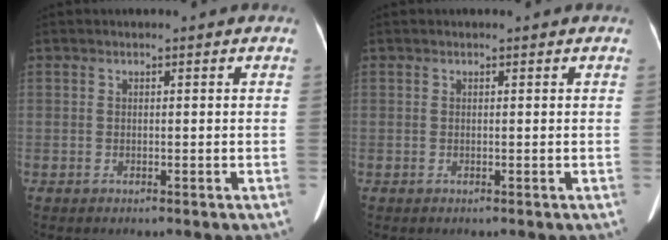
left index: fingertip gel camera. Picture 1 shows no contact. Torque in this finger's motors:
{"motor_torque": [0.12, 0.02, 0.05, -0.01]}